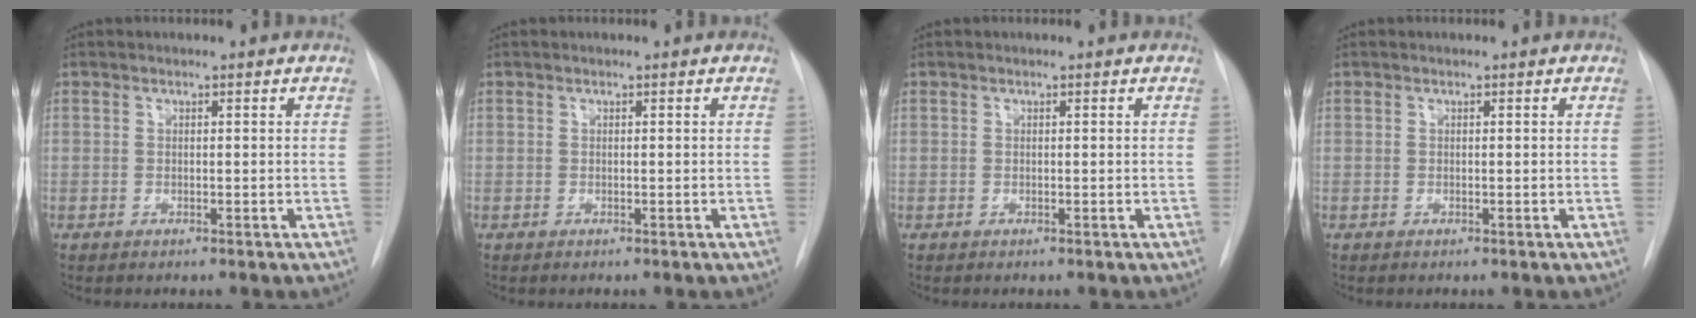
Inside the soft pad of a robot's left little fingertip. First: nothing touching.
{"total": 0.0}
{"total": 0.0}
{"total": 0.0}